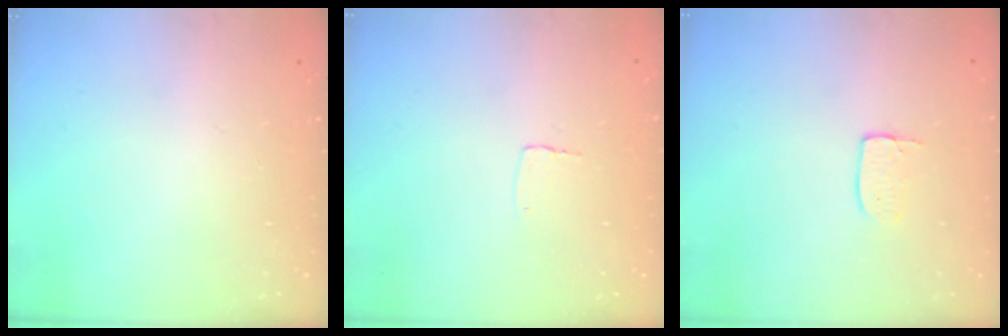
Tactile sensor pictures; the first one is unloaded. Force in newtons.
{"total": 2.6, "press": 2.6, "slide": 0.1}
{"total": 3.5, "press": 3.5, "slide": 0.2}